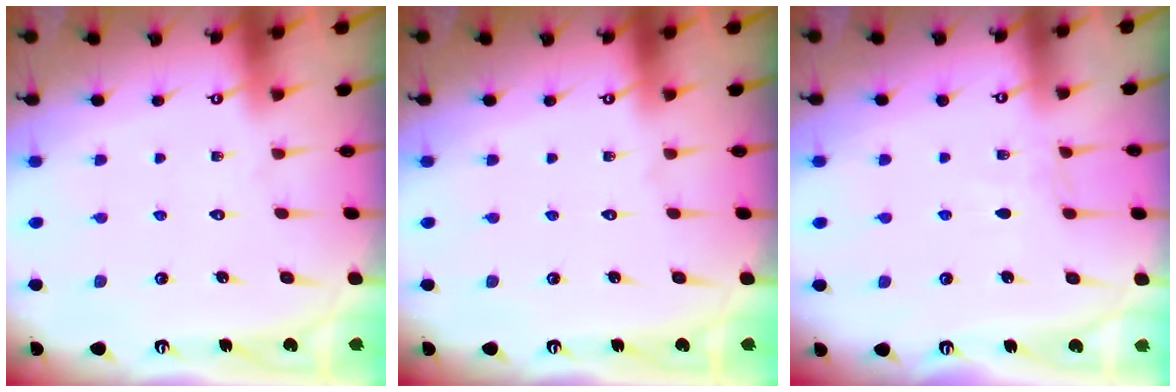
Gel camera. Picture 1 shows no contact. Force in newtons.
{"total": 0.0}
{"total": 2.9, "press": 2.9, "slide": 0.5}